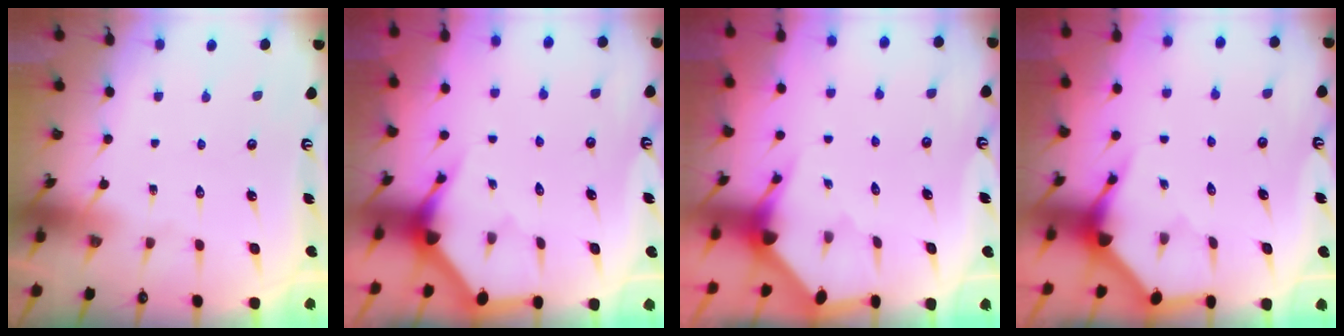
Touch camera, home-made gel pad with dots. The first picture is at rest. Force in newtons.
{"total": 3.4, "press": 3.4, "slide": 0.2}
{"total": 2.8, "press": 2.8, "slide": 0.2}
{"total": 3.9, "press": 3.9, "slide": 0.3}